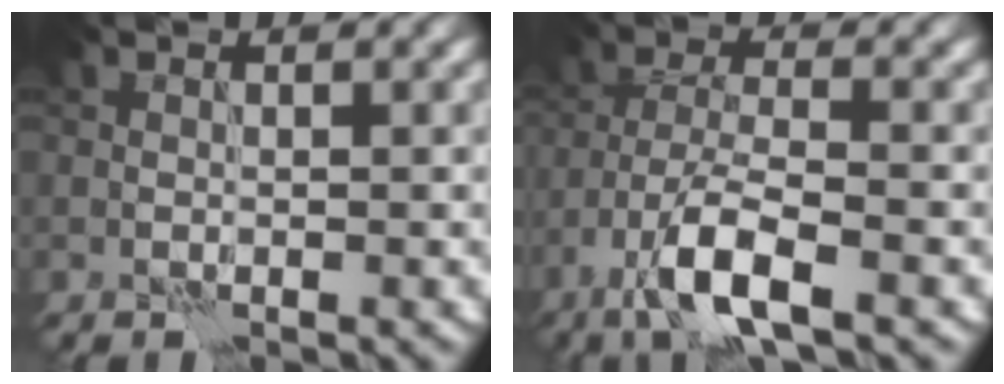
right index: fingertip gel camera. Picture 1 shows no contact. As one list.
[{"total": 6.0, "force": [-3.6, 1.5, 4.6], "torque": [-0.090, -0.001, -0.074]}]